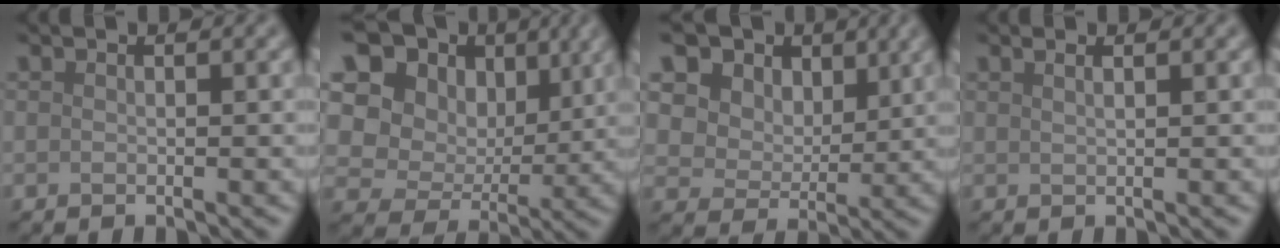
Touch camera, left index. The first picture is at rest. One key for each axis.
{"total": 13.1, "fx": 5.8, "fy": 9.9, "fz": 6.3, "tx": -0.142, "ty": 0.040, "tz": 0.100}
{"total": 16.8, "fx": 9.4, "fy": 11.3, "fz": 8.2, "tx": -0.184, "ty": 0.047, "tz": 0.168}
{"total": 1.5, "fx": 1.0, "fy": 0.6, "fz": 1.0, "tx": -0.003, "ty": -0.002, "tz": 0.003}